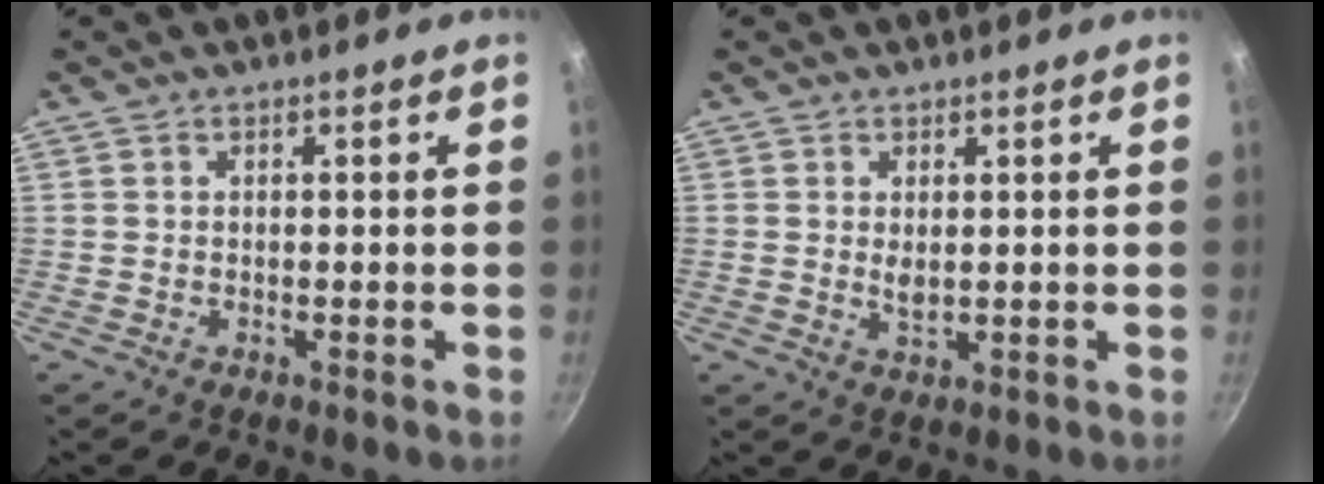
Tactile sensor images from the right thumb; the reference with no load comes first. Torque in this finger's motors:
{"motor_torque": [0.03, 0.44, 0.53, 0.19, 0.16]}